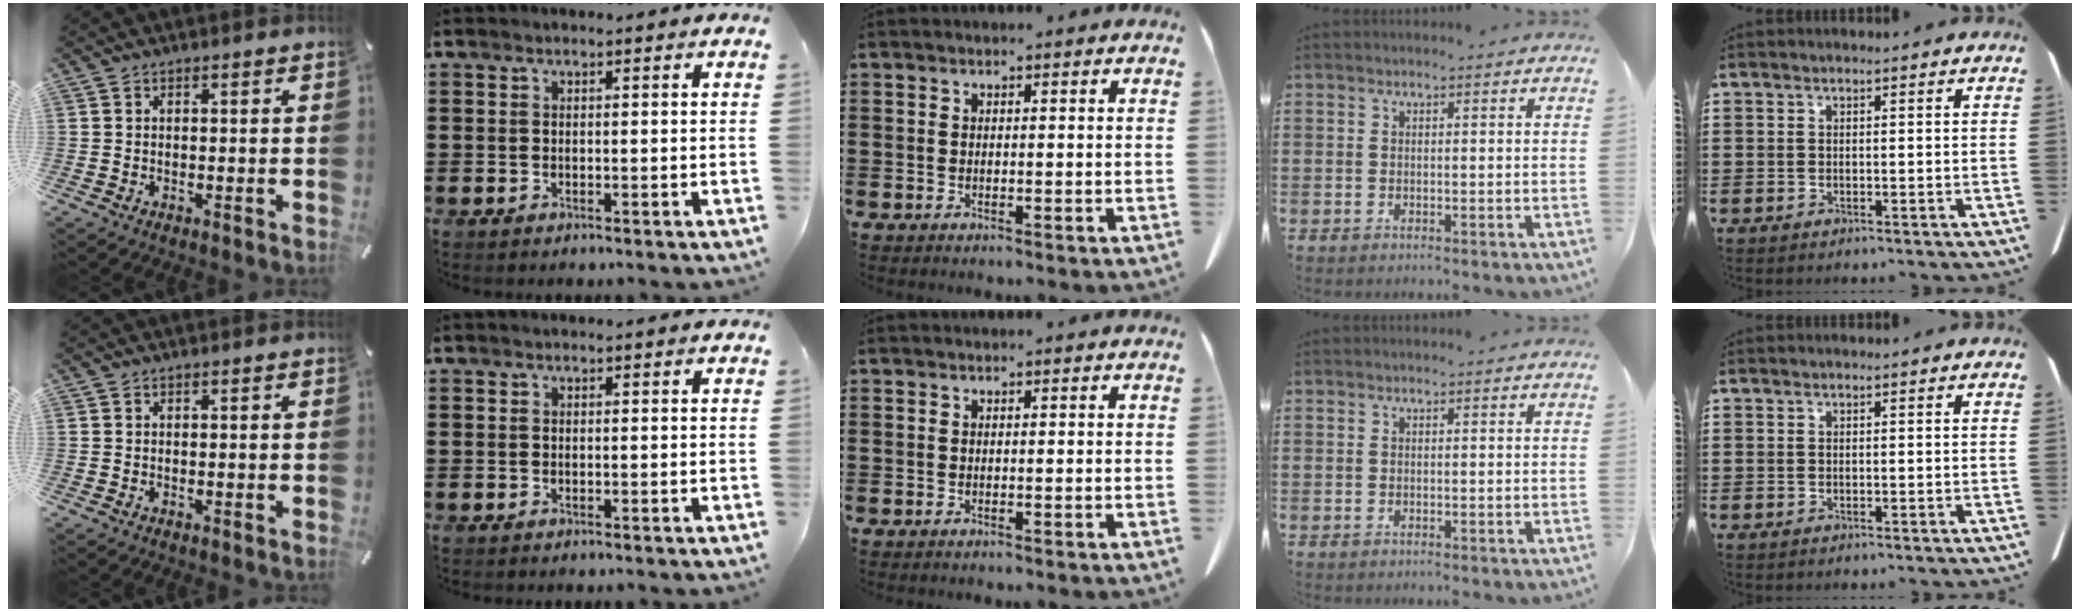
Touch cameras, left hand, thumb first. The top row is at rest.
{}